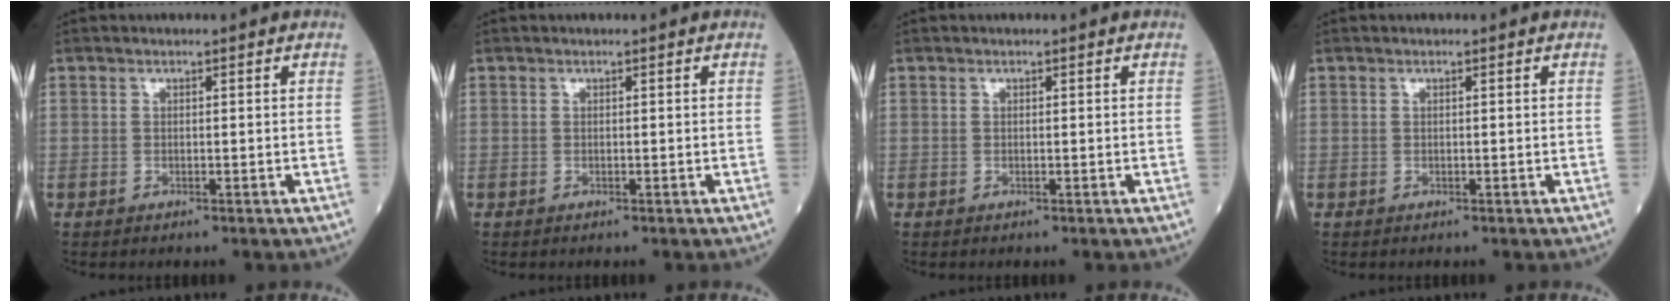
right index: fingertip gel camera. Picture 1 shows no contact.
{"total": 0.0}
{"total": 0.0}
{"total": 0.0}